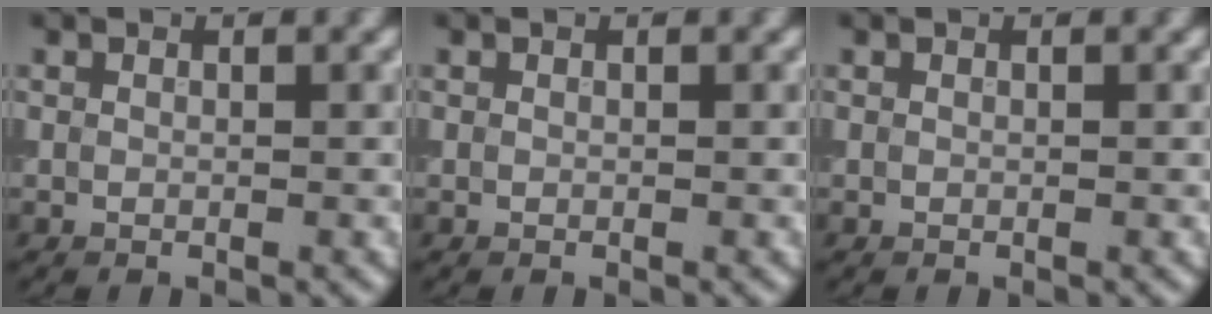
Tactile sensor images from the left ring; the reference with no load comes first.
{"total": 0.0}
{"total": 0.0}